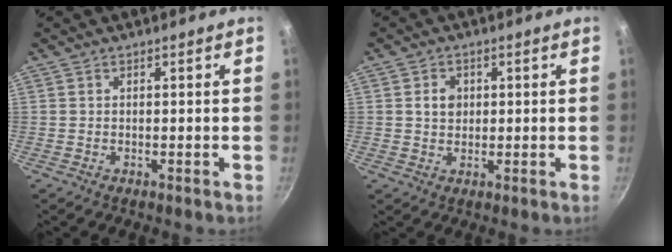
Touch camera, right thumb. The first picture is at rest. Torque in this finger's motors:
{"motor_torque": [0.21, 0.31, 0.71, 0.25, -0.07]}